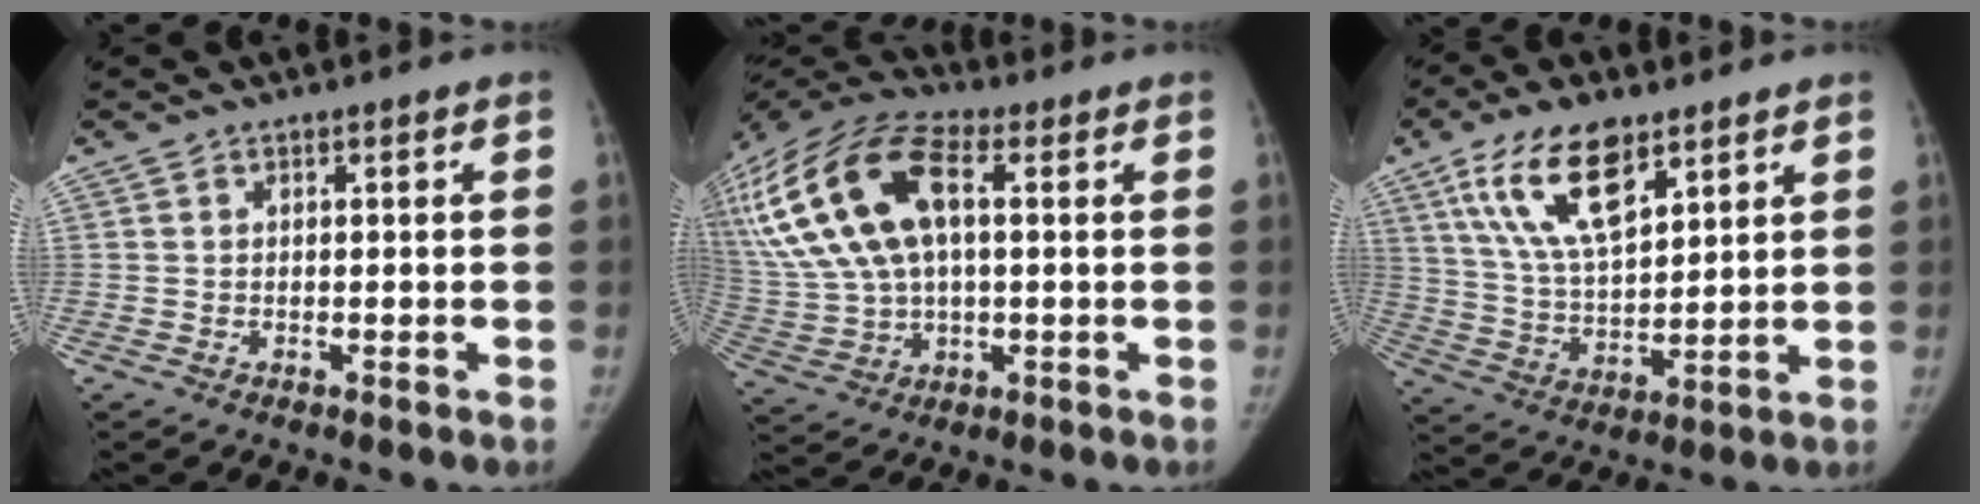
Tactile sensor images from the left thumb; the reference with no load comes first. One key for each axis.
{"total": 25.5, "fx": 6.7, "fy": 14.1, "fz": 20.2, "tx": -0.457, "ty": 0.033, "tz": 0.123}
{"total": 15.3, "fx": 8.5, "fy": 6.7, "fz": 10.8, "tx": -0.176, "ty": -0.030, "tz": 0.165}